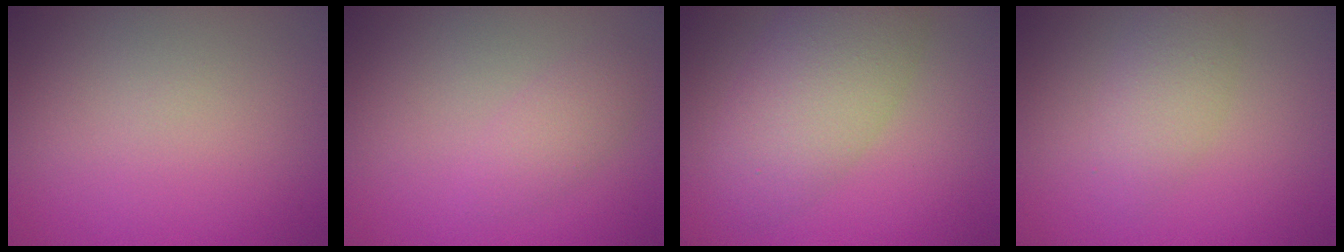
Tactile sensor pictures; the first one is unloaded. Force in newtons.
{"total": 1.6, "press": 1.6, "slide": 0.0}
{"total": 6.1, "press": 6.0, "slide": 0.3}
{"total": 2.6, "press": 2.6, "slide": 0.0}